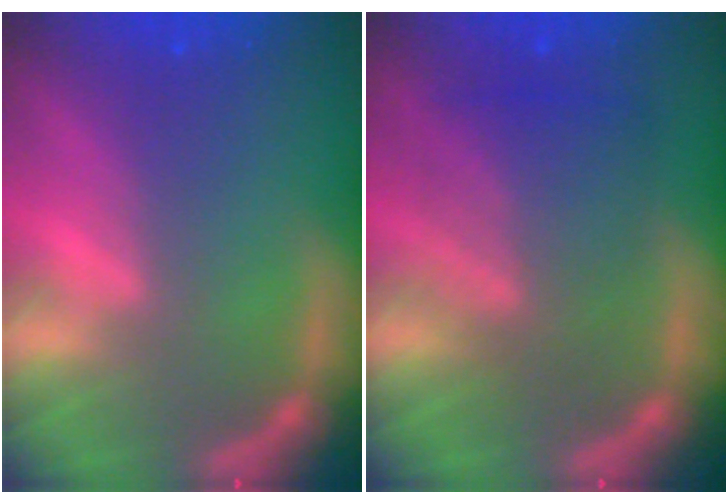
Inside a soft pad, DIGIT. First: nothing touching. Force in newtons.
{"total": 6.5}